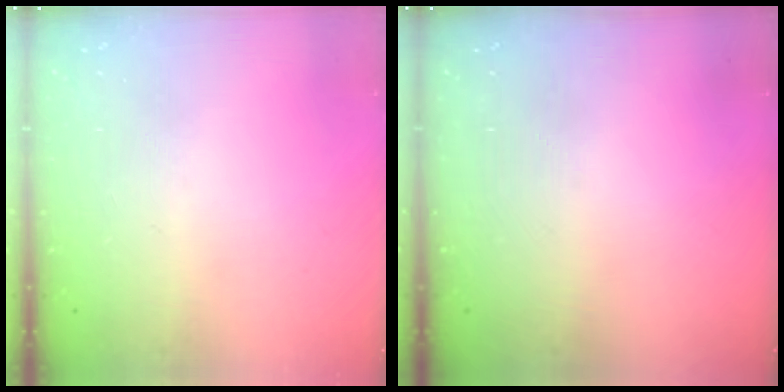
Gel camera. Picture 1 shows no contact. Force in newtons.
{"total": 0.0}